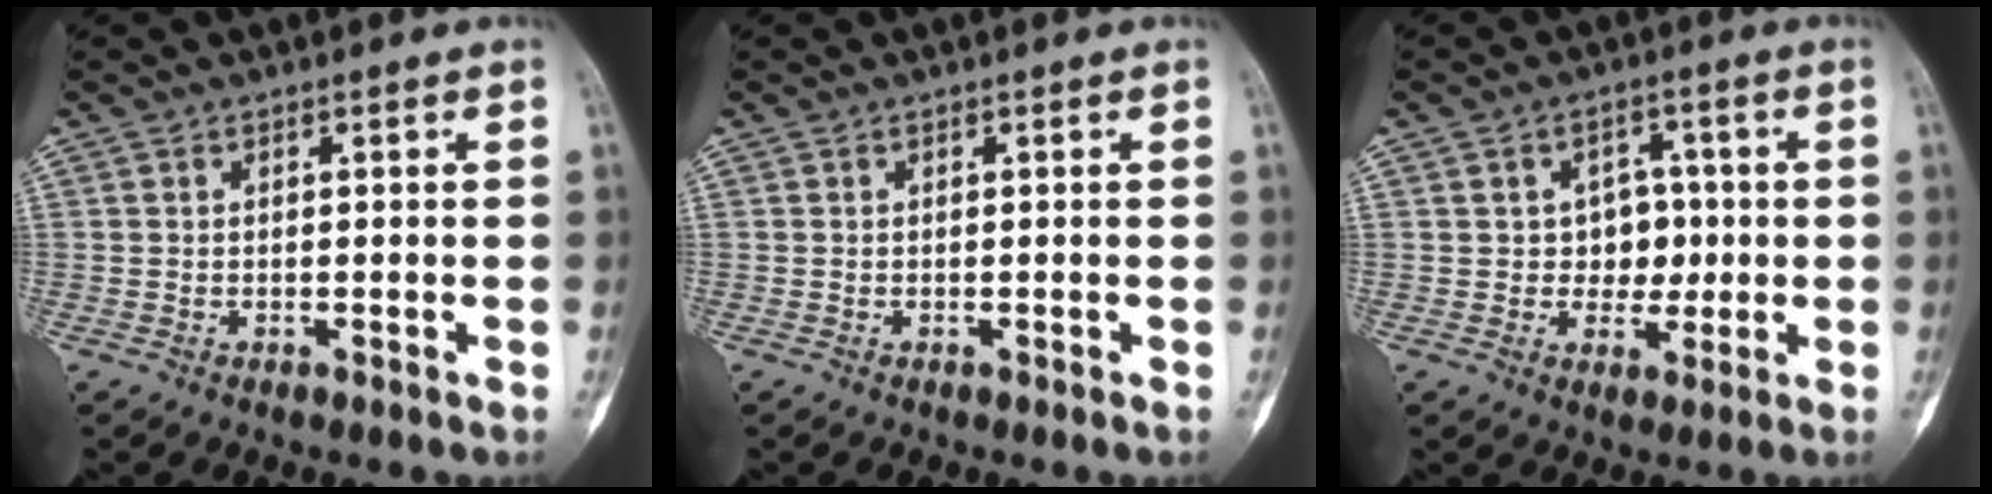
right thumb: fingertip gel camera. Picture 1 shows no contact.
{"total": 0.0}
{"total": 6.3, "force": [0.2, 5.1, 3.6], "torque": [-0.003, 0.005, 0.003]}